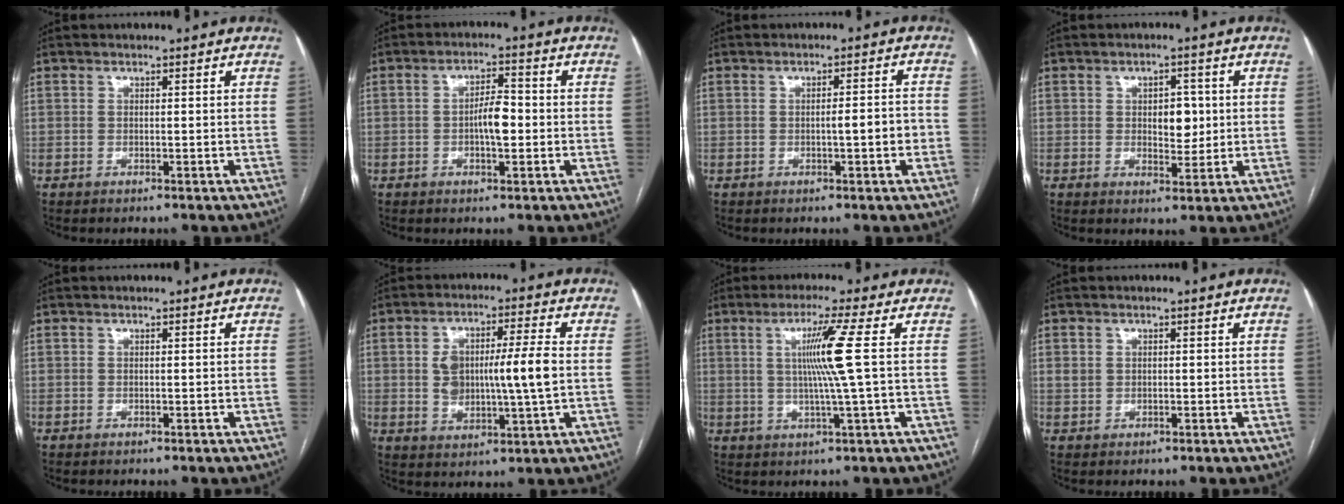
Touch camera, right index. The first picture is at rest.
{"total": 4.4, "force": [-0.8, 1.1, 4.2], "torque": [-0.078, 0.007, -0.013]}
{"total": 3.4, "force": [-0.9, 0.4, 3.2], "torque": [-0.045, 0.004, -0.013]}
{"total": 4.5, "force": [0.5, 2.5, 3.7], "torque": [-0.049, 0.003, 0.013]}
{"total": 0.0}
{"total": 10.5, "force": [0.4, 2.4, 10.2], "torque": [-0.189, 0.014, 0.010]}
{"total": 7.4, "force": [1.2, -2.1, 7.0], "torque": [-0.130, -0.002, 0.029]}
{"total": 1.5, "force": [0.4, 1.3, 0.6], "torque": [-0.012, 0.009, 0.010]}